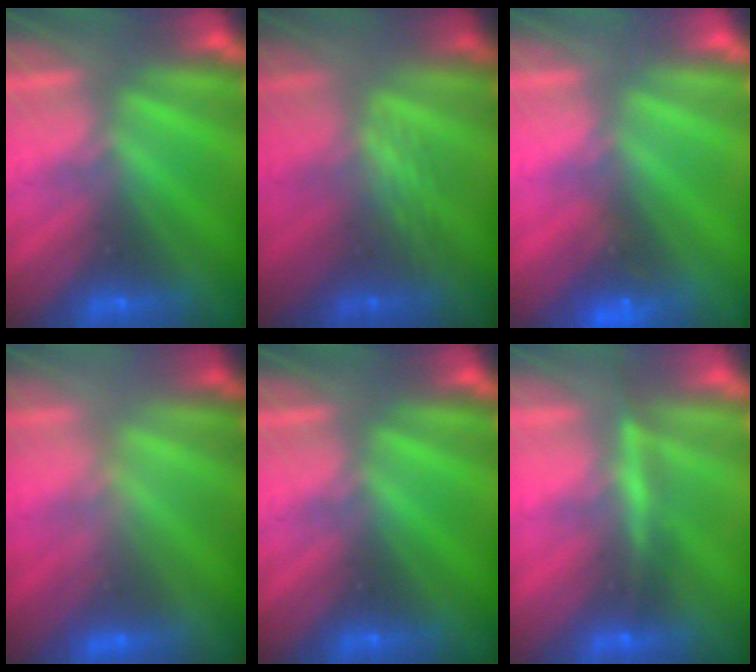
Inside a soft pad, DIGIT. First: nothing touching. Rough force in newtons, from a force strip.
{"total": 2.4}
{"total": 2.9}
{"total": 2.8}
{"total": 0.0}
{"total": 4.5}